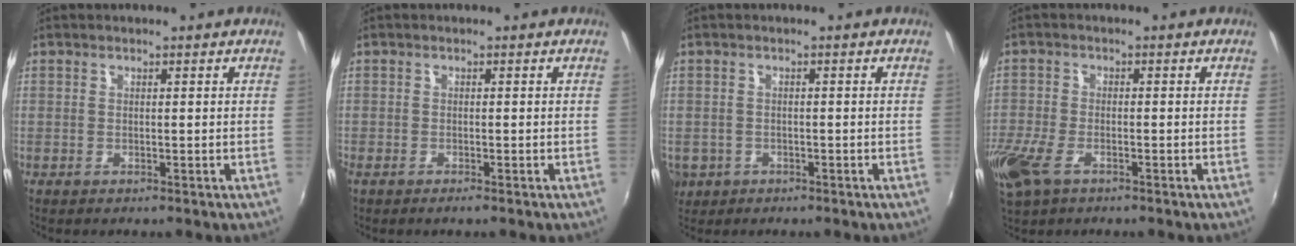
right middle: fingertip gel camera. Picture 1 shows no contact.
{"total": 1.1, "force": [-0.9, 0.2, 0.6], "torque": [-0.013, -0.005, -0.019]}
{"total": 6.3, "force": [-2.2, 5.3, 2.5], "torque": [-0.071, -0.009, -0.030]}
{"total": 9.6, "force": [-5.4, 4.9, 6.3], "torque": [-0.162, -0.029, -0.105]}